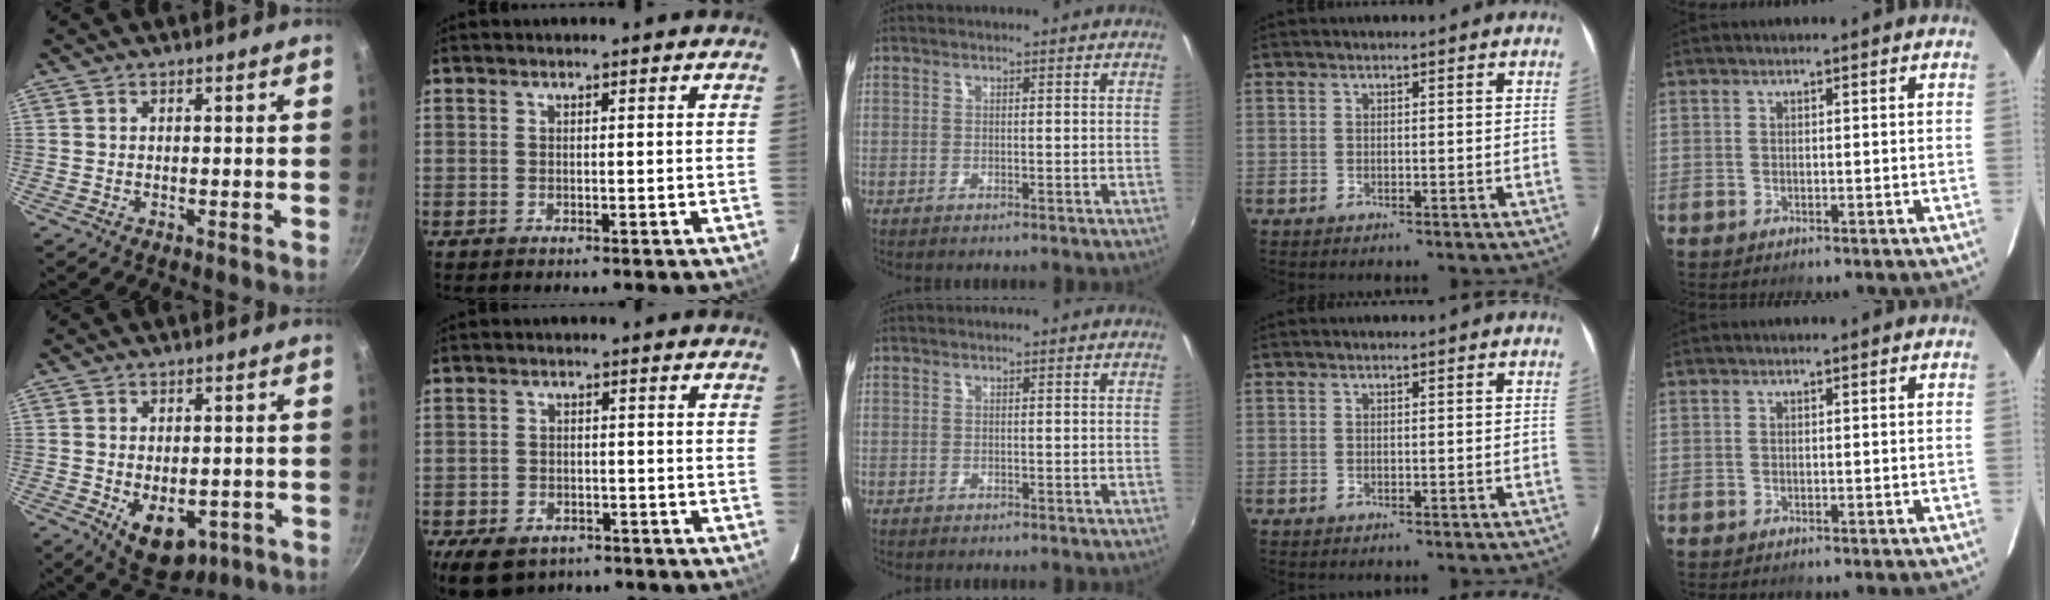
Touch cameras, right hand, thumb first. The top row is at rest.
{"thumb": {"total": 9.7, "force": [-2.7, 6.1, 7.0], "torque": [-0.073, -0.001, -0.021]}, "index": {"total": 9.9, "force": [-6.4, 6.1, 4.5], "torque": [-0.105, -0.004, -0.095]}}